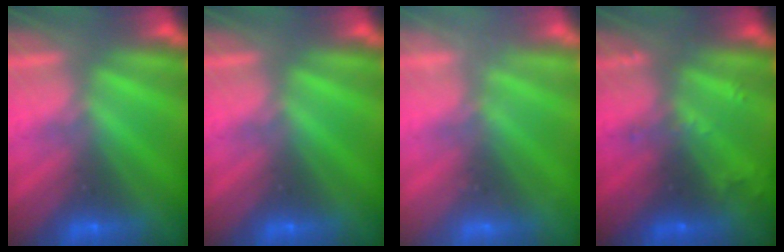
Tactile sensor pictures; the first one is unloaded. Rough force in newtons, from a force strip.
{"total": 0.0}
{"total": 2.1}
{"total": 2.4}